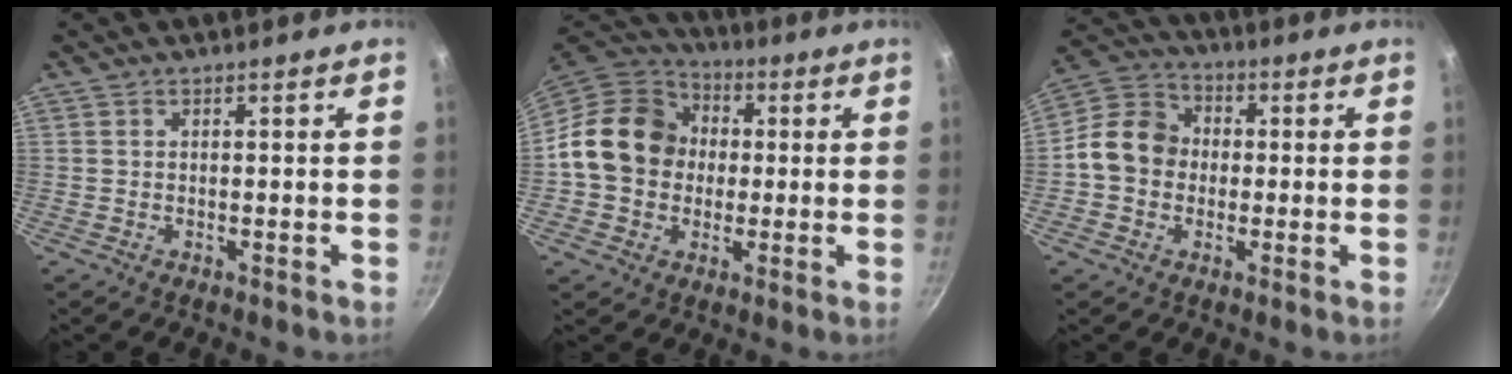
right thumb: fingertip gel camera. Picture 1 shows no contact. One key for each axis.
{"total": 16.2, "fx": 0.8, "fy": 13.7, "fz": 8.6, "tx": -0.118, "ty": 0.029, "tz": 0.001}
{"total": 10.7, "fx": -0.7, "fy": 9.1, "fz": 5.6, "tx": -0.066, "ty": 0.028, "tz": -0.035}